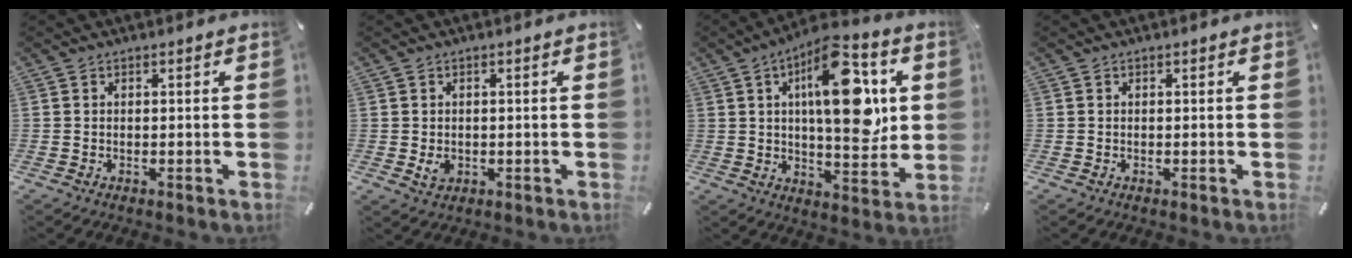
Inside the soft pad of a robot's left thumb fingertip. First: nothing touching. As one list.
[{"total": 2.6, "force": [-0.3, 2.1, 1.5], "torque": [-0.018, 0.001, -0.006]}, {"total": 19.5, "force": [5.4, 8.2, 16.9], "torque": [-0.263, -0.023, 0.078]}, {"total": 0.0}]